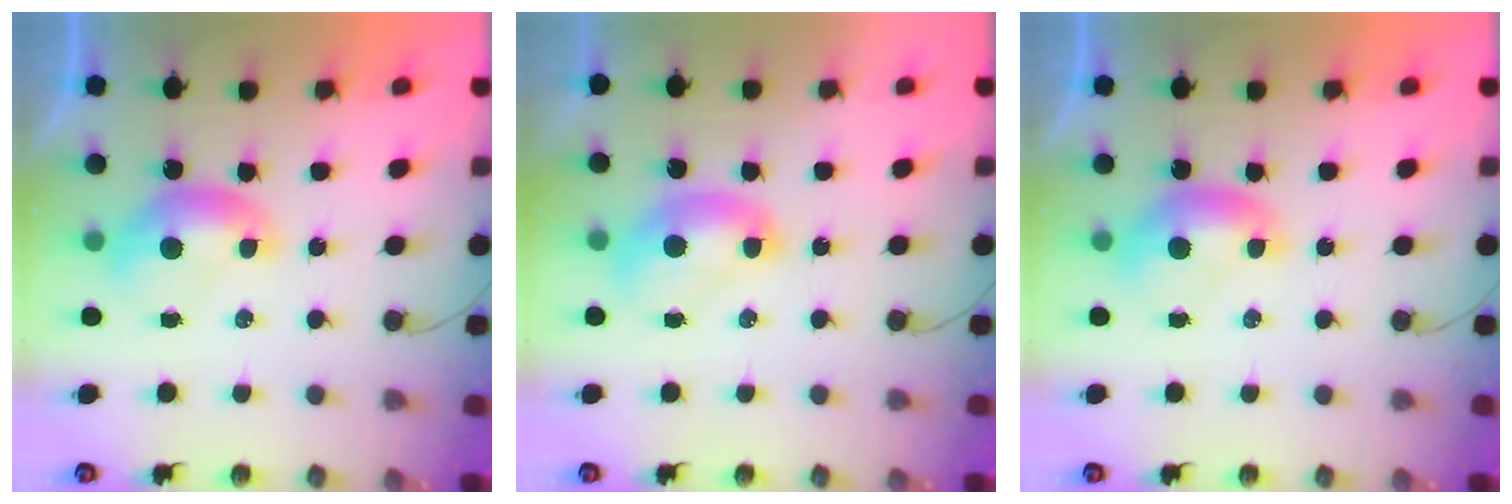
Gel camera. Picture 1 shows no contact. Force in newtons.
{"total": 2.7, "press": 2.6, "slide": 0.6}
{"total": 0.0}